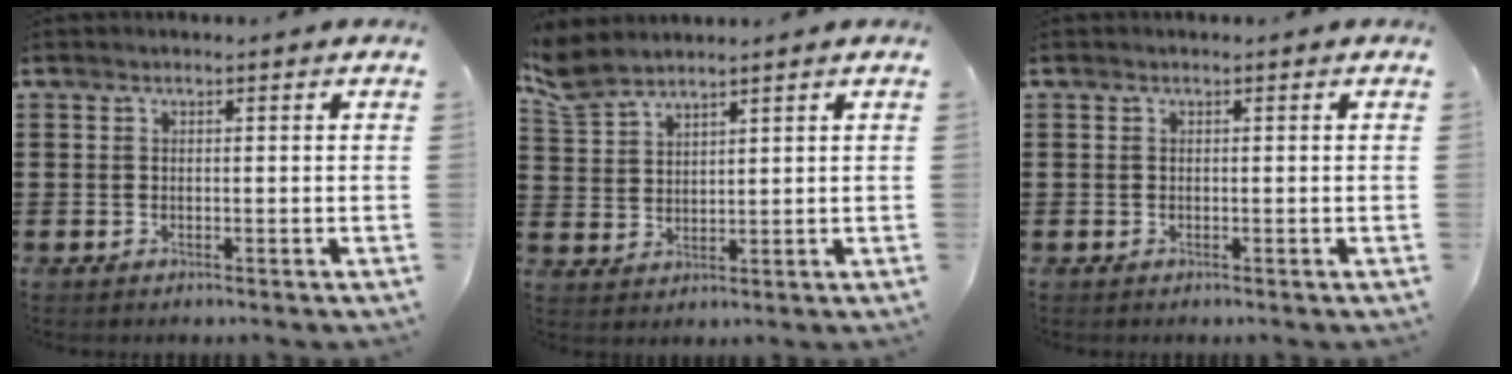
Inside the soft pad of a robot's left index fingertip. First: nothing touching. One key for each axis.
{"total": 4.4, "fx": 4.0, "fy": 1.3, "fz": 1.5, "tx": -0.046, "ty": -0.008, "tz": 0.074}
{"total": 0.0}